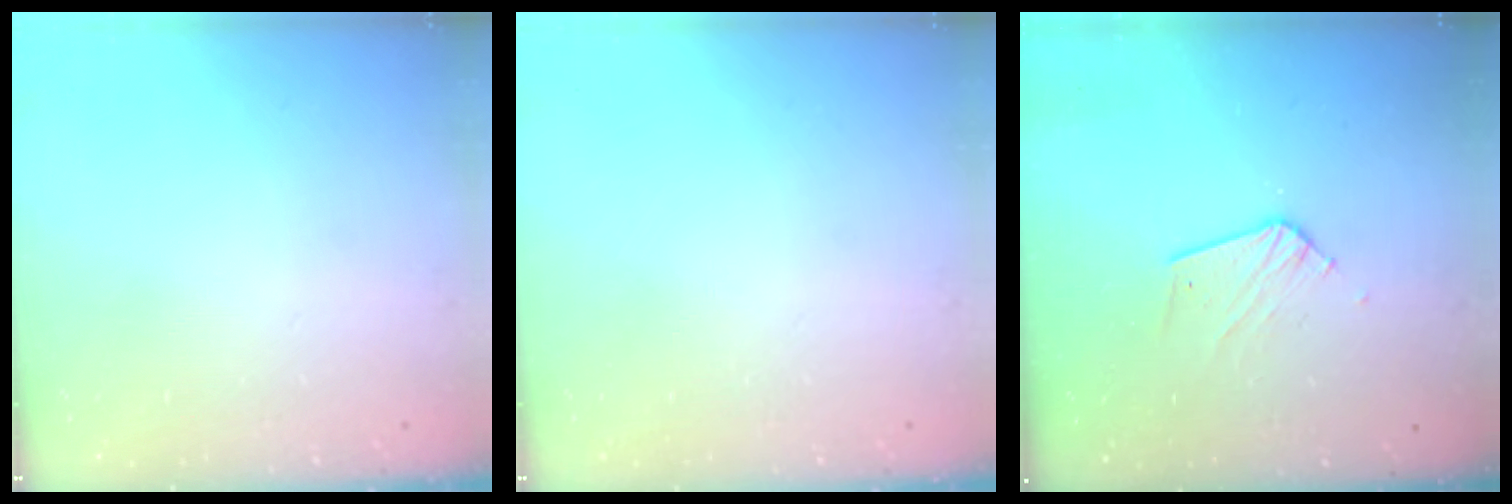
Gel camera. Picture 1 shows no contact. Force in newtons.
{"total": 0.0}
{"total": 7.6, "press": 7.6, "slide": 0.7}